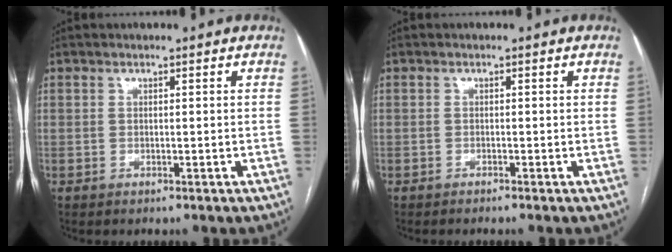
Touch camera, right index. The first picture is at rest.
{"total": 0.6, "force": [-0.5, -0.3, 0.2], "torque": [-0.003, 0.002, -0.012]}